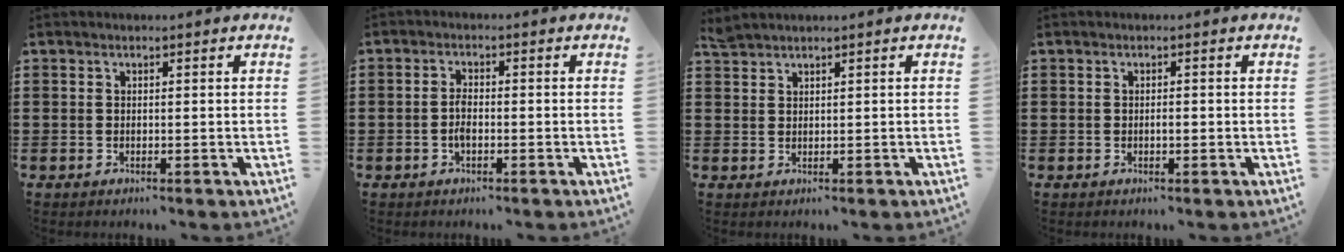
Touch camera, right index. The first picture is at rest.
{"total": 2.6, "force": [-0.8, 1.1, 2.2], "torque": [-0.050, -0.001, -0.017]}
{"total": 1.3, "force": [1.3, 0.0, 0.3], "torque": [-0.009, -0.001, 0.025]}
{"total": 1.1, "force": [-0.3, 0.3, 1.0], "torque": [-0.020, -0.002, -0.005]}